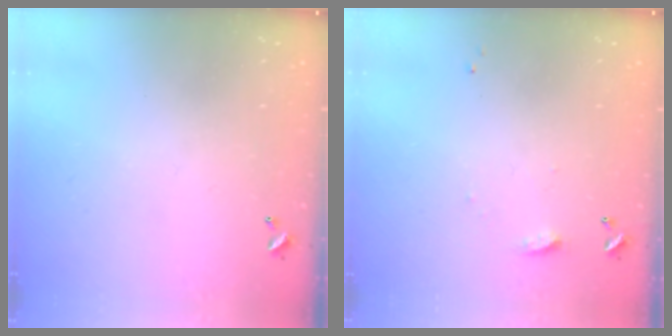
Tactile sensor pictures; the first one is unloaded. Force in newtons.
{"total": 7.2, "press": 7.2, "slide": 0.7}